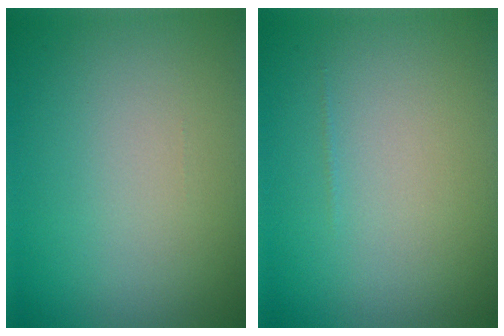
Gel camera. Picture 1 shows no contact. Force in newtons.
{"total": 0.0}